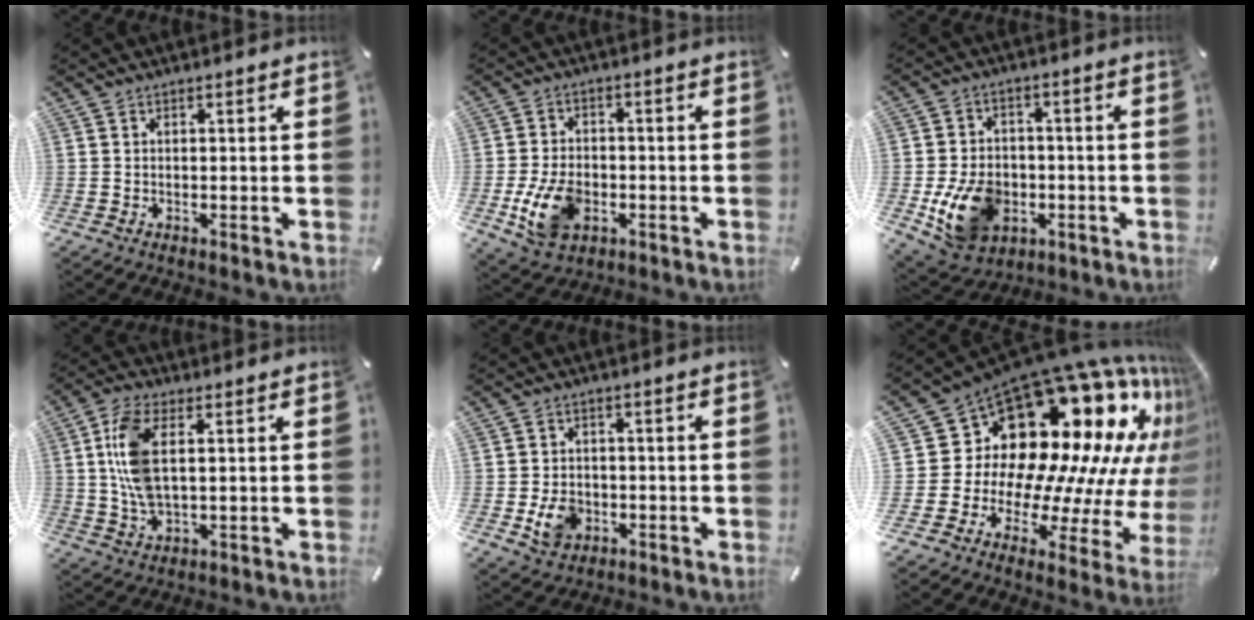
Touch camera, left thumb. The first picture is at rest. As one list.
[{"total": 10.7, "force": [-3.0, 7.3, 7.2], "torque": [-0.149, 0.004, -0.051]}, {"total": 13.3, "force": [-3.5, 10.2, 7.7], "torque": [-0.160, 0.012, -0.058]}, {"total": 10.4, "force": [1.8, 5.2, 8.8], "torque": [-0.203, 0.001, 0.029]}, {"total": 6.7, "force": [-1.6, 5.5, 3.4], "torque": [-0.060, 0.002, -0.029]}, {"total": 24.7, "force": [11.8, 15.3, 15.4], "torque": [-0.228, -0.161, 0.232]}]